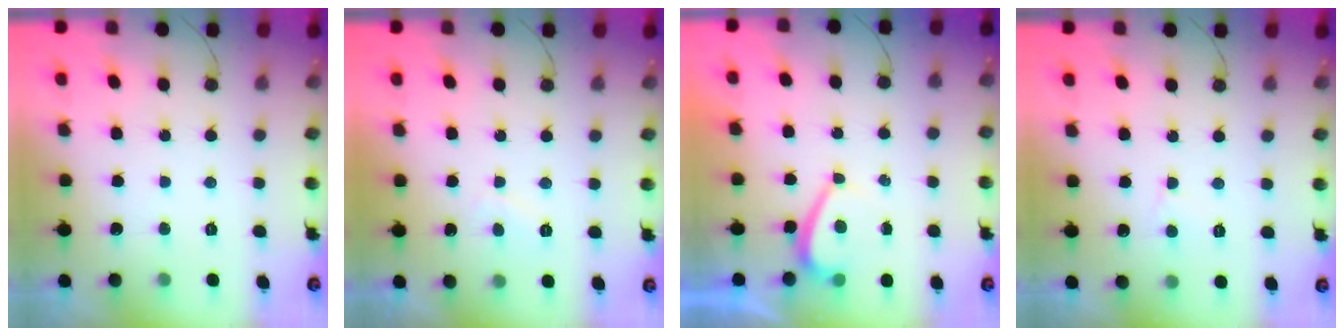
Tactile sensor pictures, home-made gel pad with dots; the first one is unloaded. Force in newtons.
{"total": 1.8, "press": 1.6, "slide": 0.6}
{"total": 1.4, "press": 1.3, "slide": 0.6}
{"total": 2.7, "press": 2.7, "slide": 0.2}